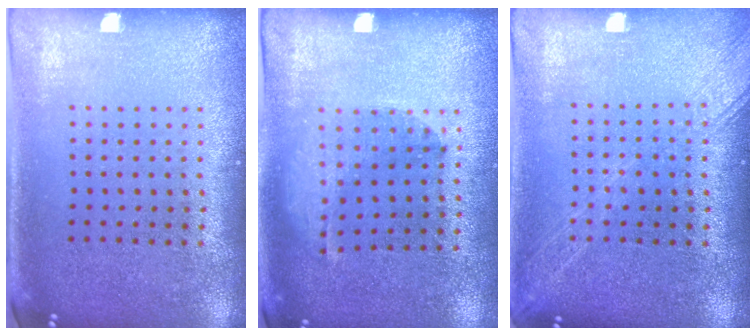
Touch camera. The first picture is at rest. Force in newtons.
{"total": 1.0, "press": 1.0, "slide": 0.3}
{"total": 3.0, "press": 3.0, "slide": 0.5}